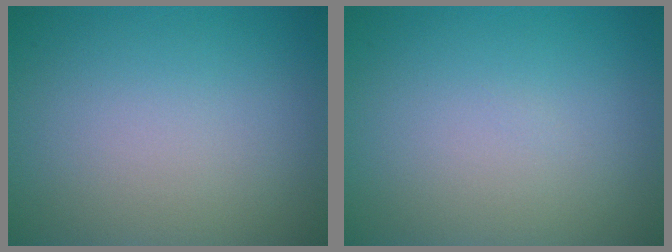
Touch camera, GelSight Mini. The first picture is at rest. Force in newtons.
{"total": 0.0}